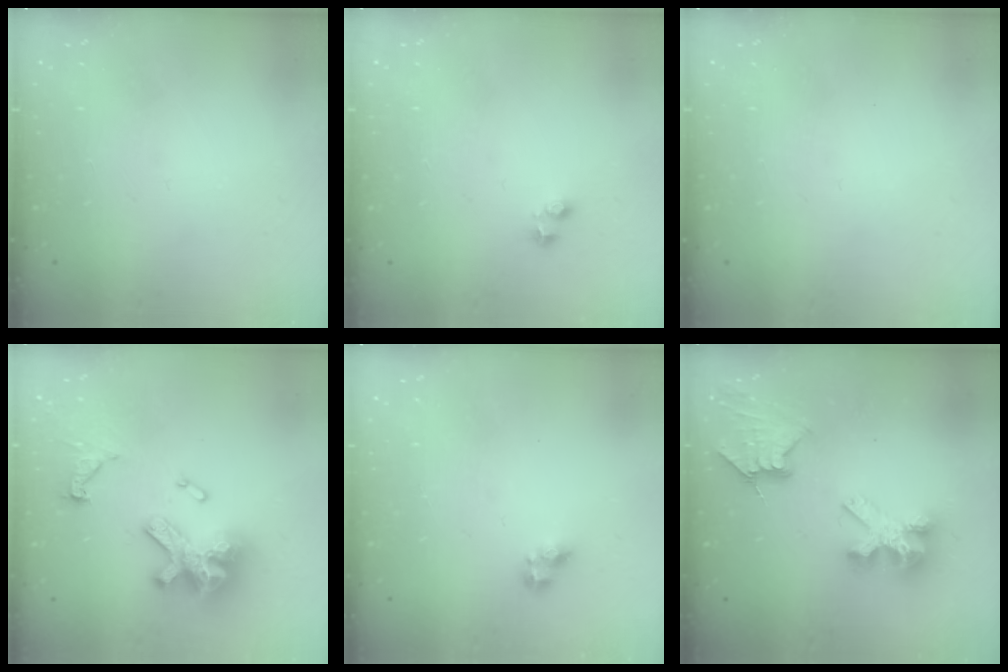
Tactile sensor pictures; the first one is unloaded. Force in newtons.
{"total": 1.9, "press": 1.9, "slide": 0.5}
{"total": 0.0}
{"total": 15.0, "press": 15.0, "slide": 0.8}
{"total": 5.1, "press": 5.1, "slide": 0.3}
{"total": 10.3, "press": 10.2, "slide": 1.1}